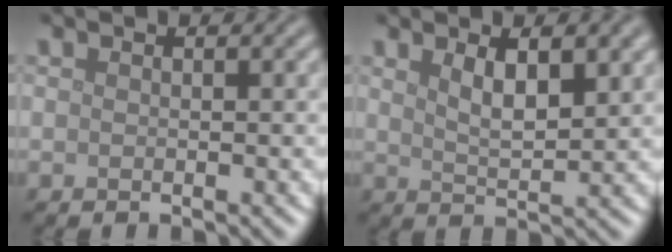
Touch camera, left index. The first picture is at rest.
{"total": 4.1, "force": [1.9, 1.3, 3.4], "torque": [-0.060, -0.002, 0.036]}